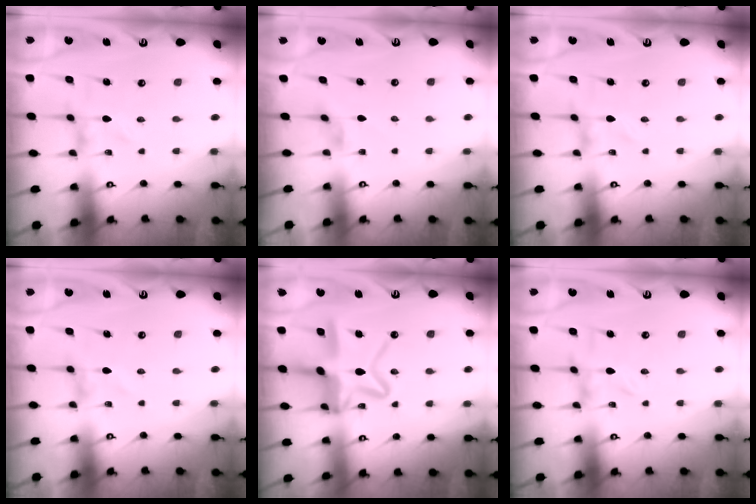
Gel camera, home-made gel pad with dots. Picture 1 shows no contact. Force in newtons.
{"total": 1.4, "press": 1.3, "slide": 0.3}
{"total": 0.0}
{"total": 0.0}
{"total": 16.1, "press": 16.0, "slide": 1.4}
{"total": 0.0}